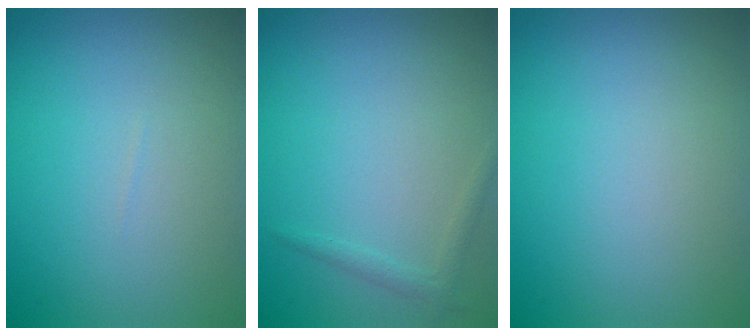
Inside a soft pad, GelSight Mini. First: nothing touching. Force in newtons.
{"total": 1.1, "press": 1.1, "slide": 0.0}
{"total": 0.0}